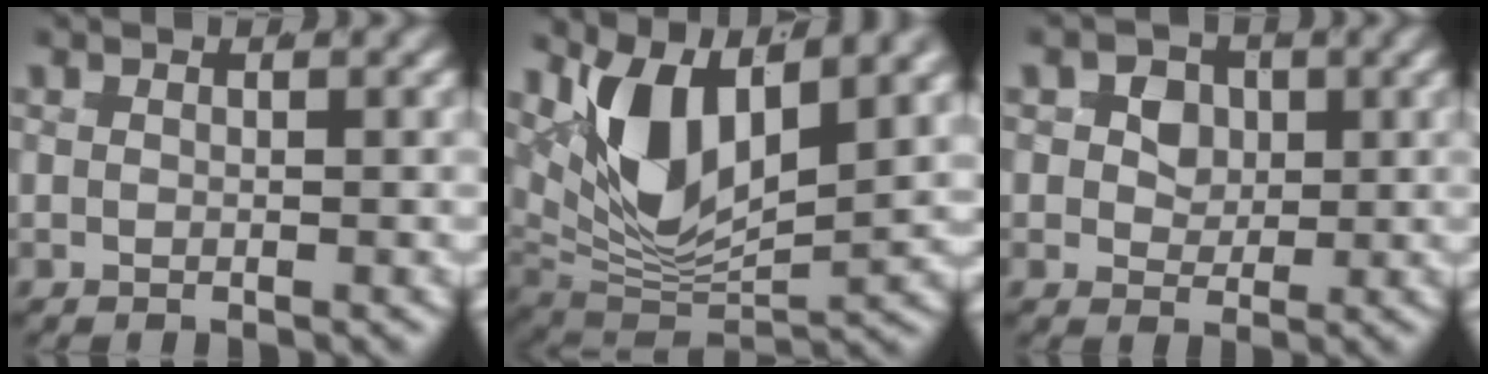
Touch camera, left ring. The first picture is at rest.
{"total": 9.3, "force": [1.8, 5.4, 7.4], "torque": [-0.152, -0.011, 0.025]}
{"total": 5.0, "force": [0.3, 4.5, 2.2], "torque": [-0.063, -0.028, 0.008]}